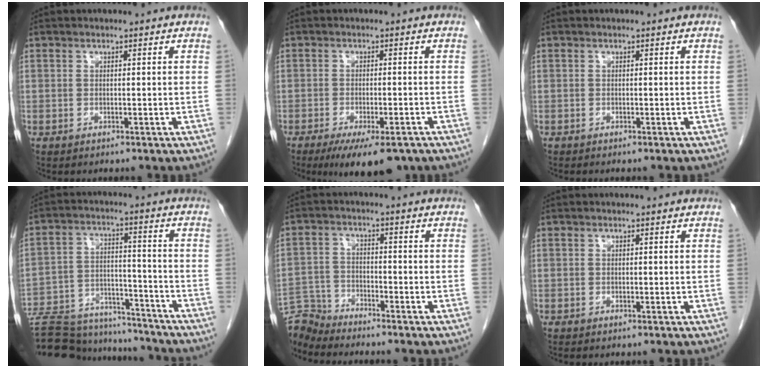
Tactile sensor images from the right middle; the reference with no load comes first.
{"total": 9.5, "force": [-6.8, 2.4, 6.1], "torque": [-0.081, -0.013, -0.101]}
{"total": 0.0}
{"total": 22.9, "force": [-21.1, 5.3, 7.1], "torque": [-0.161, -0.009, -0.316]}
{"total": 5.9, "force": [-5.8, -0.2, -0.8], "torque": [0.014, 0.001, -0.112]}
{"total": 0.0}